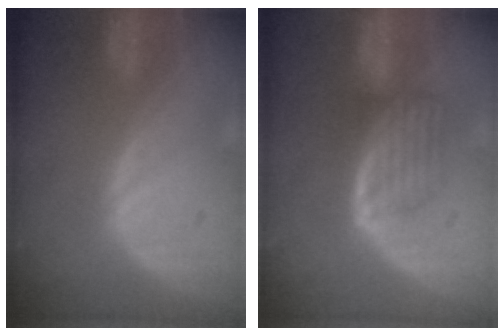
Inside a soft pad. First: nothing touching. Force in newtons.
{"total": 5.7, "press": 5.3, "slide": 2.2}